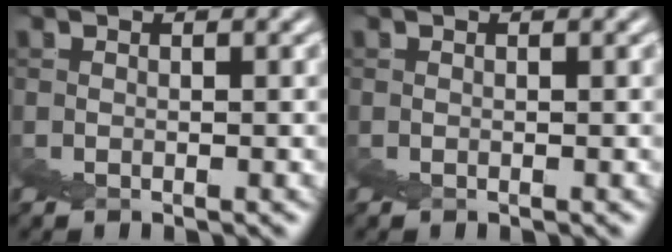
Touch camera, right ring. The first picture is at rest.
{"total": 0.0}